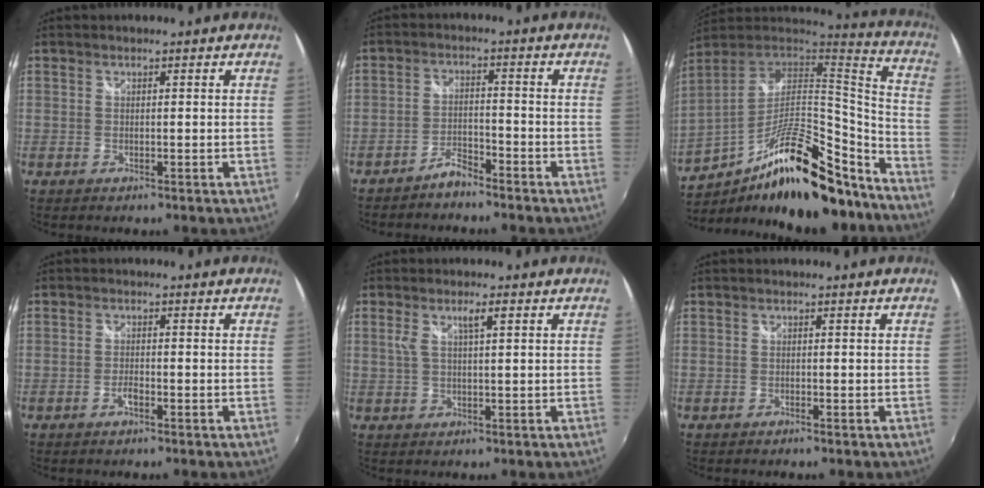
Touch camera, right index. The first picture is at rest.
{"total": 3.8, "force": [-3.5, 0.9, 1.3], "torque": [-0.040, 0.007, -0.062]}
{"total": 28.3, "force": [-17.9, 10.1, 19.5], "torque": [-0.323, -0.004, -0.275]}
{"total": 1.6, "force": [-1.1, 0.5, 1.0], "torque": [-0.027, 0.000, -0.023]}
{"total": 3.3, "force": [1.4, 0.5, 3.0], "torque": [-0.056, 0.003, 0.026]}
{"total": 0.5, "force": [-0.5, 0.1, 0.2], "torque": [-0.005, -0.001, -0.009]}